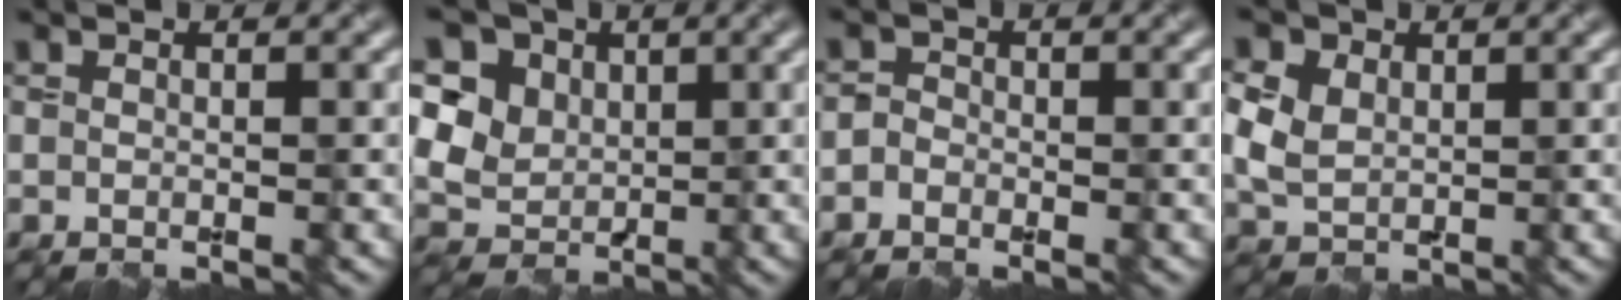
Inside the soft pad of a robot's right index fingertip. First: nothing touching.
{"total": 8.9, "force": [4.0, 6.8, 4.2], "torque": [-0.090, 0.012, 0.056]}
{"total": 1.3, "force": [-0.9, 0.9, 0.3], "torque": [0.006, 0.006, -0.020]}
{"total": 5.2, "force": [1.4, 4.0, 3.1], "torque": [-0.094, 0.018, 0.029]}